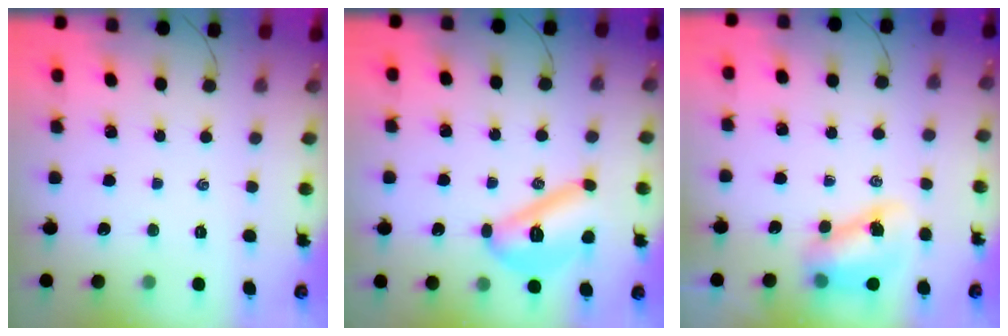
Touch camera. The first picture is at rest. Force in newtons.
{"total": 12.0, "press": 11.9, "slide": 0.8}
{"total": 7.9, "press": 7.8, "slide": 1.3}